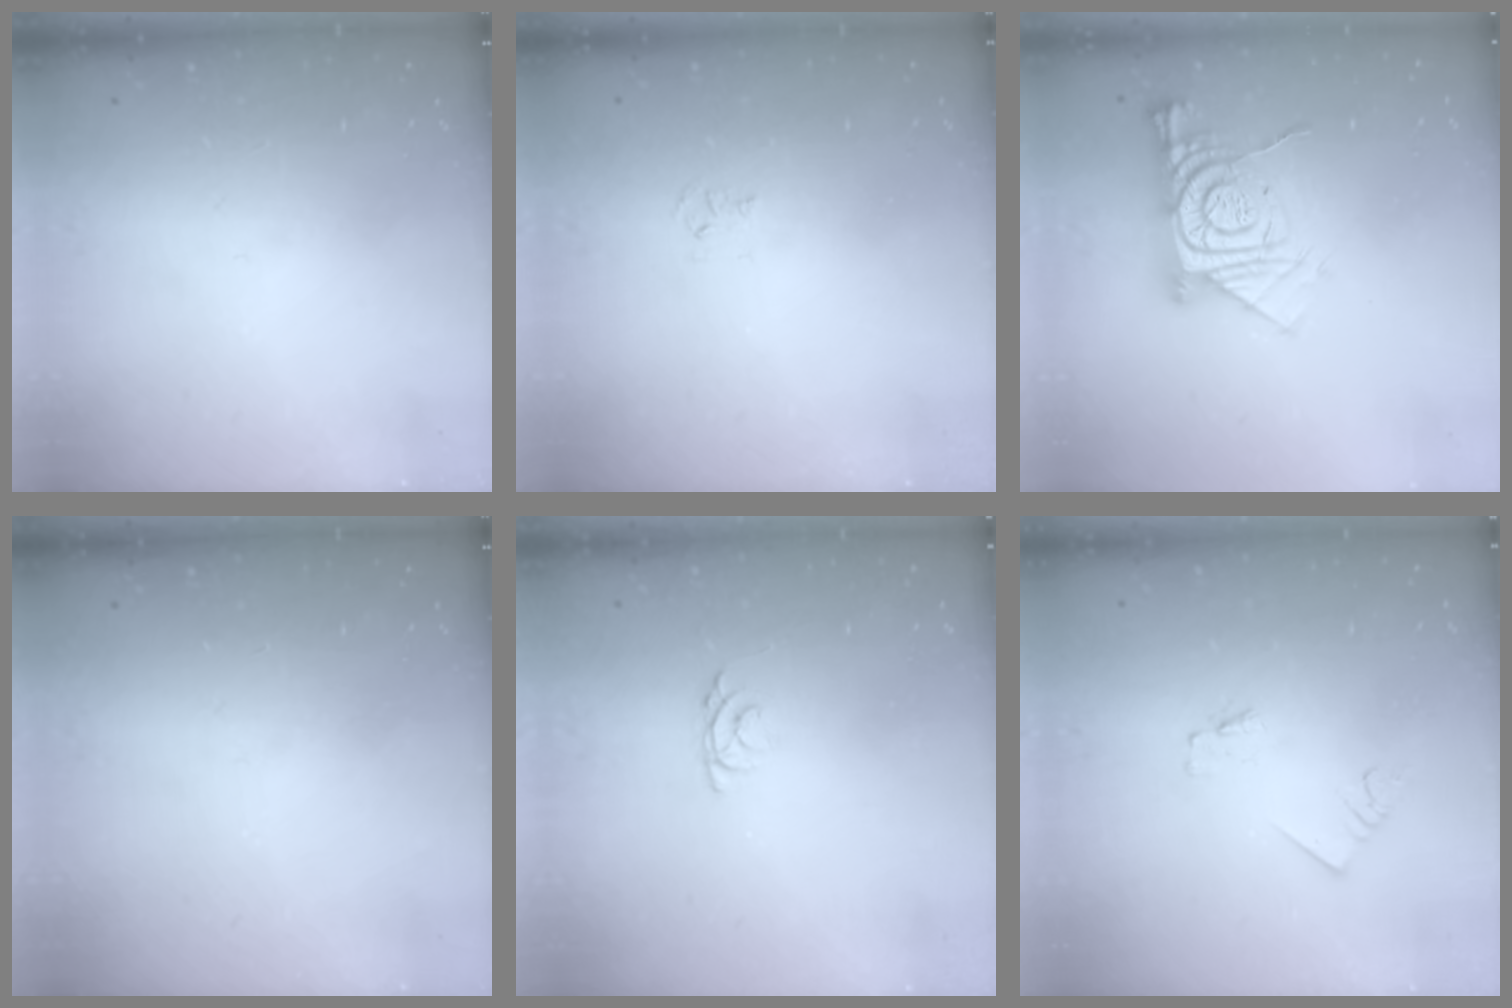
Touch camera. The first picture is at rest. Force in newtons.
{"total": 3.8, "press": 3.8, "slide": 0.4}
{"total": 13.6, "press": 13.5, "slide": 1.3}
{"total": 0.0}
{"total": 3.4, "press": 3.3, "slide": 0.5}
{"total": 1.2, "press": 1.2, "slide": 0.1}